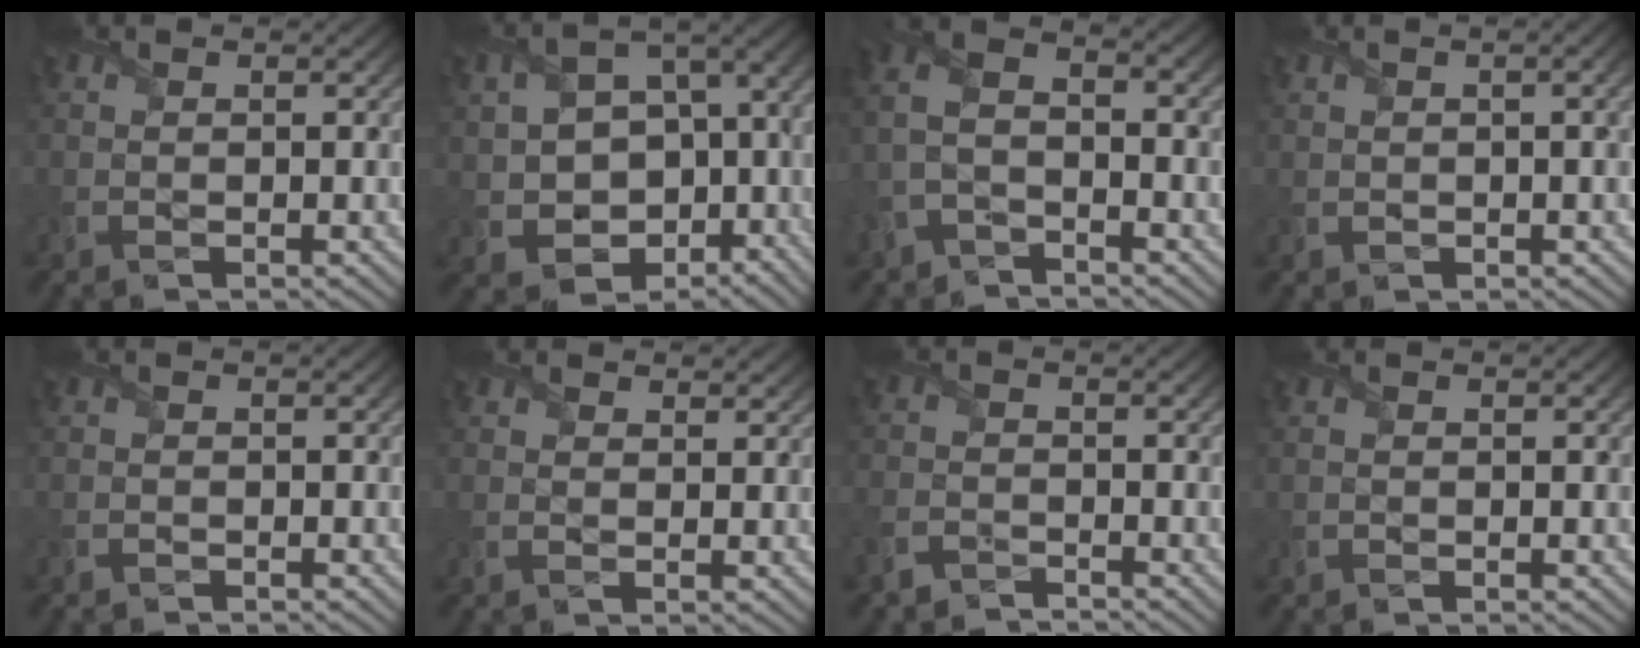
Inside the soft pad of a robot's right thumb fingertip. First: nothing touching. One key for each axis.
{"total": 11.4, "fx": -3.0, "fy": 8.2, "fz": 7.3, "tx": -0.140, "ty": -0.029, "tz": -0.052}
{"total": 5.8, "fx": -2.2, "fy": 3.2, "fz": 4.3, "tx": -0.108, "ty": 0.009, "tz": -0.061}
{"total": 3.0, "fx": 0.1, "fy": 1.0, "fz": 2.8, "tx": -0.046, "ty": 0.002, "tz": 0.006}
{"total": 0.8, "fx": -0.8, "fy": 0.2, "fz": 0.0, "tx": -0.001, "ty": -0.002, "tz": -0.019}
{"total": 2.0, "fx": 1.3, "fy": 1.4, "fz": 0.7, "tx": -0.019, "ty": -0.004, "tz": 0.022}
{"total": 3.0, "fx": -2.8, "fy": 0.9, "fz": 0.7, "tx": -0.021, "ty": -0.005, "tz": -0.072}
{"total": 0.0}